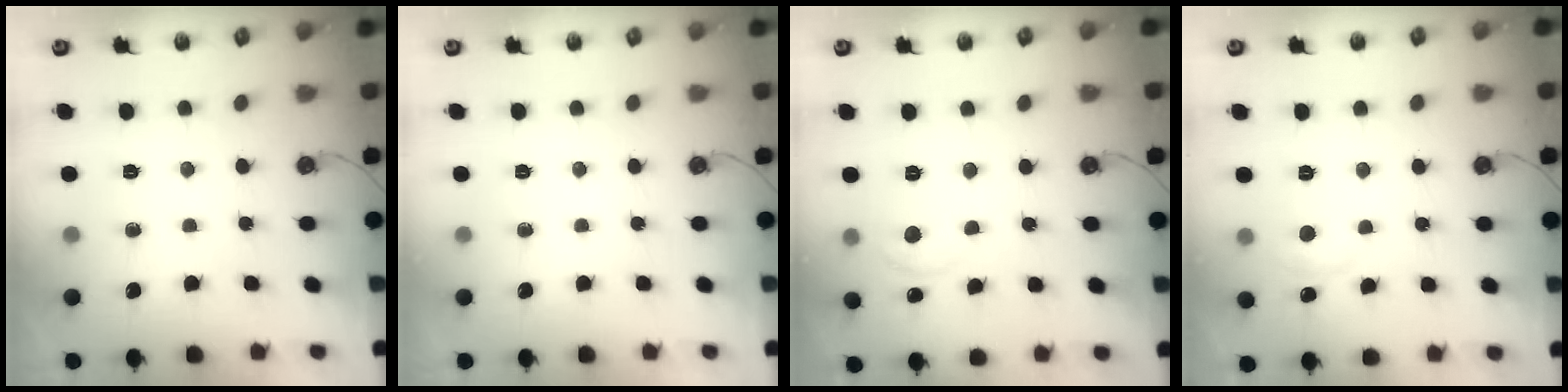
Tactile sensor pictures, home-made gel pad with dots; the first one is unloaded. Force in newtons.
{"total": 0.0}
{"total": 0.6, "press": 0.0, "slide": 0.6}
{"total": 1.5, "press": 1.3, "slide": 0.7}